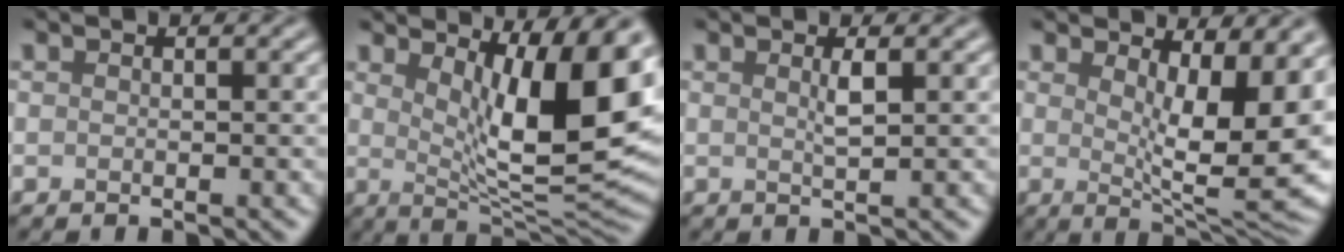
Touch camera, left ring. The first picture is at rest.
{"total": 12.4, "force": [3.9, 3.5, 11.2], "torque": [-0.152, -0.014, 0.066]}
{"total": 1.3, "force": [0.5, 0.2, 1.2], "torque": [-0.023, -0.001, 0.005]}
{"total": 11.3, "force": [2.8, 3.7, 10.3], "torque": [-0.124, -0.014, 0.048]}